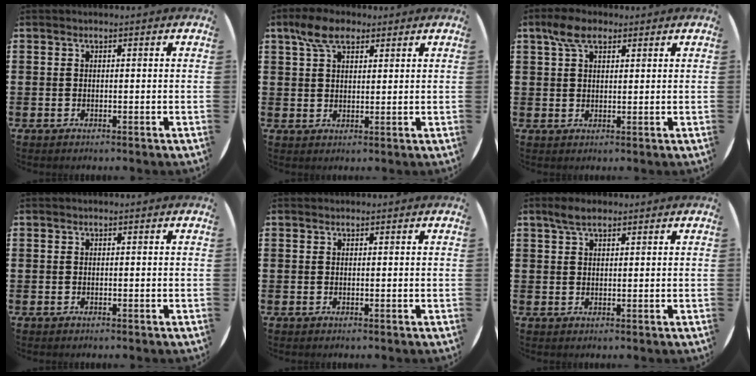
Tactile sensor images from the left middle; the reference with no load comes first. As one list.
[{"total": 5.6, "force": [3.8, 2.9, 2.9], "torque": [-0.059, 0.006, 0.069]}, {"total": 4.6, "force": [3.0, 2.3, 2.5], "torque": [-0.048, 0.008, 0.054]}, {"total": 0.0}, {"total": 0.0}, {"total": 2.9, "force": [2.2, 1.1, 1.6], "torque": [-0.025, 0.004, 0.038]}]